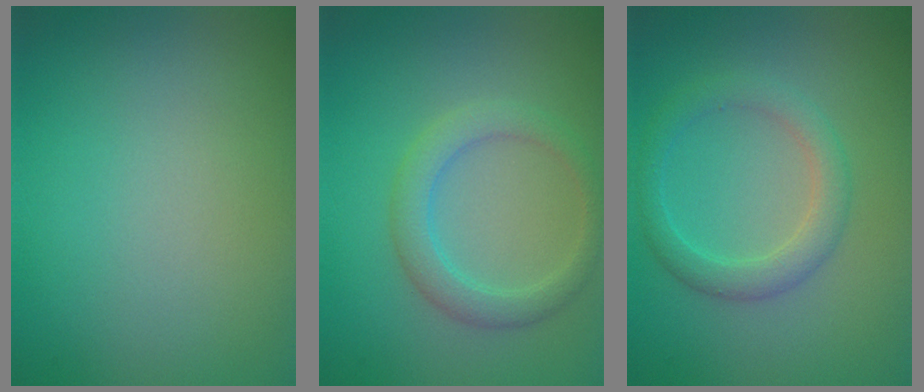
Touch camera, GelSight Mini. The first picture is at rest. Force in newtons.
{"total": 3.0, "press": 3.0, "slide": 0.0}
{"total": 2.8, "press": 2.8, "slide": 0.0}